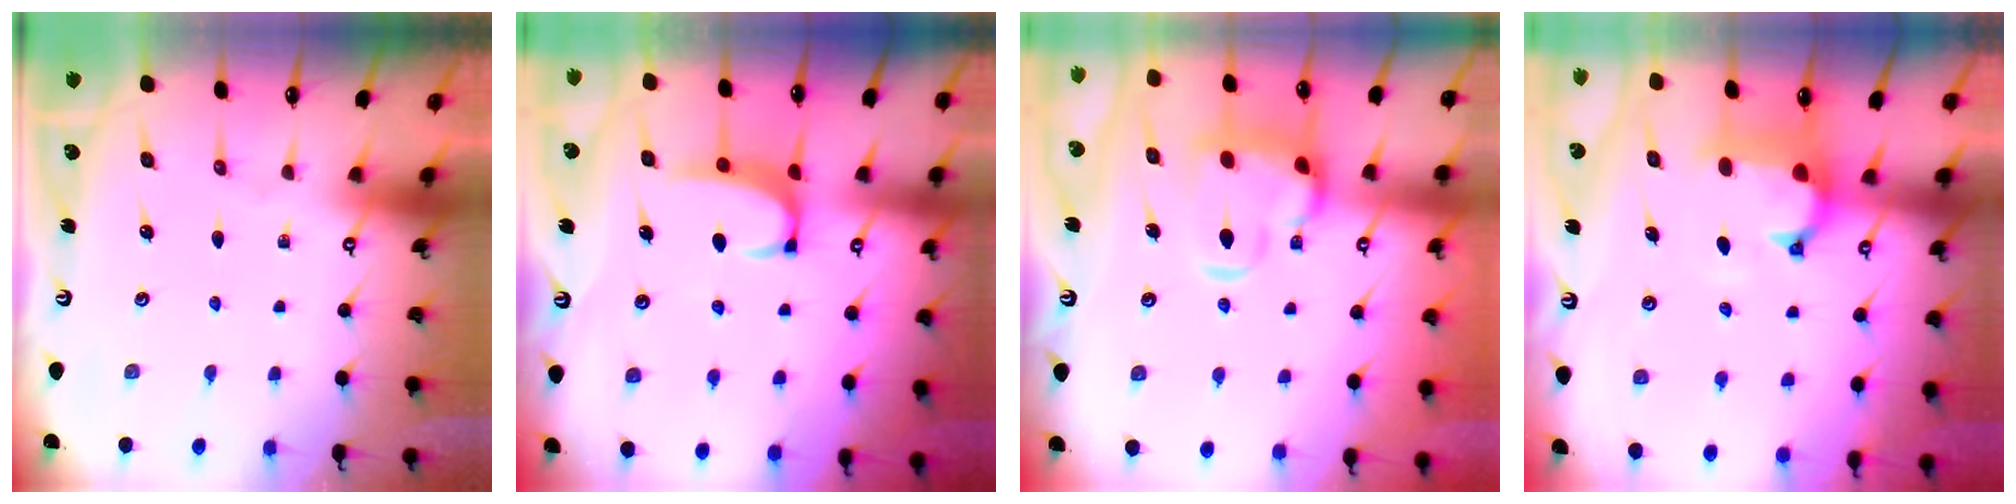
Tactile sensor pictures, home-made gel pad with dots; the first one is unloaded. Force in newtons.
{"total": 2.2, "press": 2.1, "slide": 0.7}
{"total": 7.4, "press": 7.2, "slide": 1.8}
{"total": 1.9, "press": 1.5, "slide": 1.1}